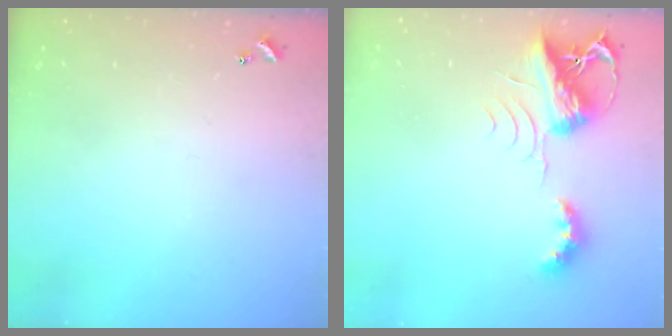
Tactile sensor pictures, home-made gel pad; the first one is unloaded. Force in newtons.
{"total": 7.7, "press": 7.7, "slide": 0.5}